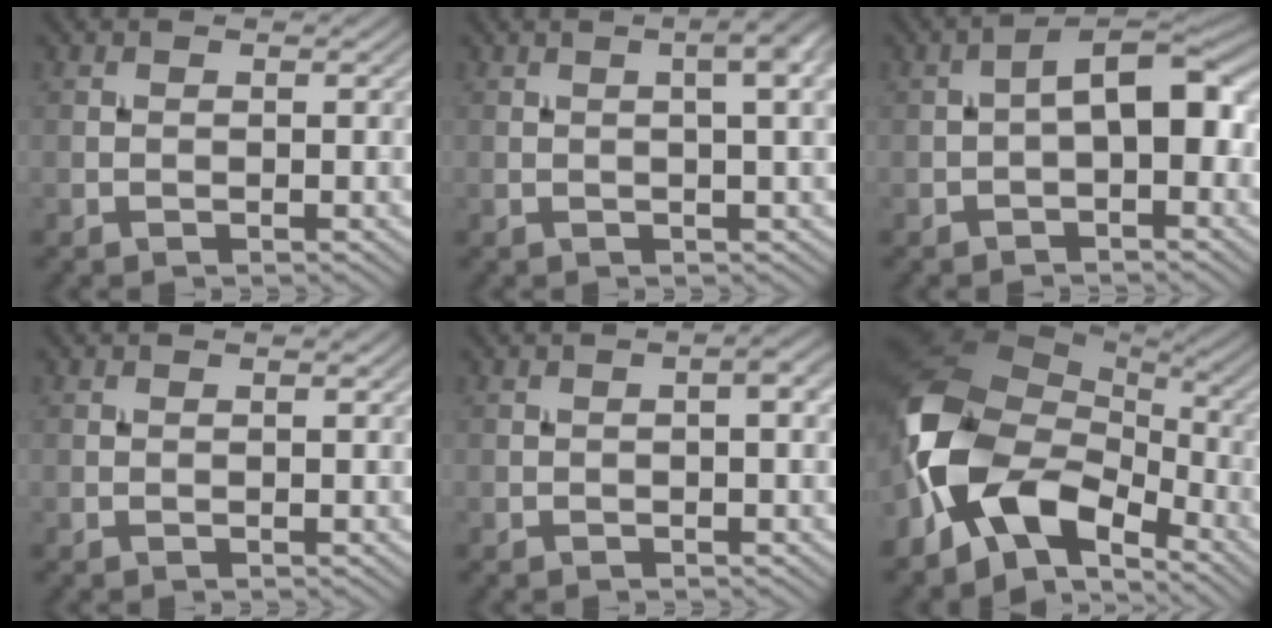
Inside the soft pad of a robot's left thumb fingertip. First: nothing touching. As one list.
[{"total": 5.8, "force": [1.5, 1.5, 5.4], "torque": [-0.062, 0.021, 0.010]}, {"total": 5.7, "force": [-0.7, 2.4, 5.2], "torque": [-0.071, 0.018, -0.020]}, {"total": 0.0}, {"total": 1.4, "force": [0.0, 0.2, 1.4], "torque": [-0.023, 0.005, 0.000]}, {"total": 14.5, "force": [-5.6, 8.4, 10.4], "torque": [-0.209, -0.001, -0.125]}]